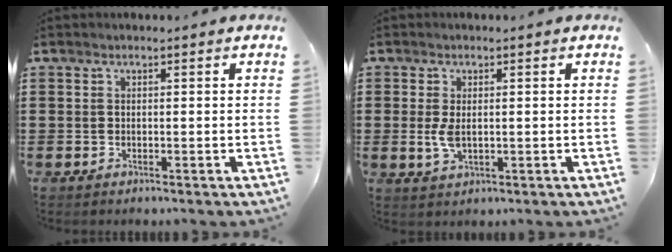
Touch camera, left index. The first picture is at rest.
{"total": 3.5, "force": [0.1, 1.7, 3.1], "torque": [-0.082, -0.003, -0.005]}